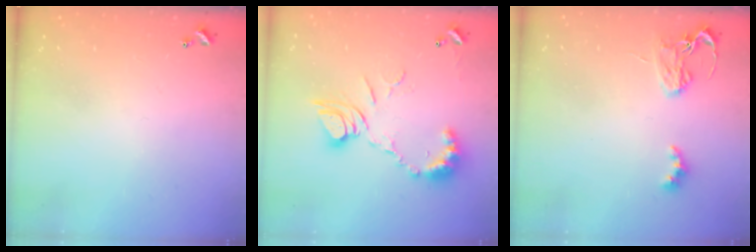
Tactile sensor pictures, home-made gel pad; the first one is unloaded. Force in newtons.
{"total": 11.6, "press": 11.5, "slide": 1.0}
{"total": 2.9, "press": 2.8, "slide": 0.6}